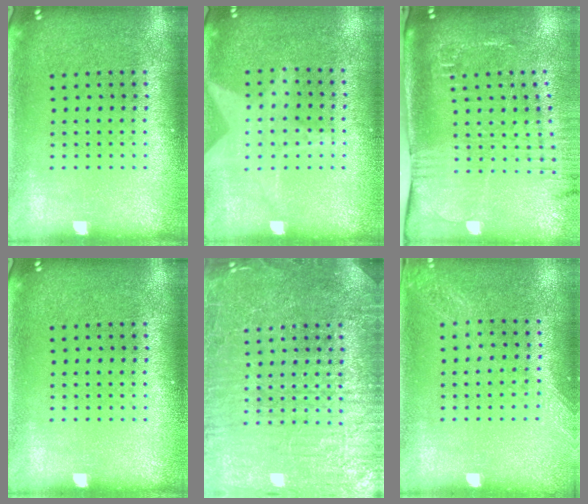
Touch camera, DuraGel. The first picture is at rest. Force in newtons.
{"total": 1.1, "press": 0.9, "slide": 0.6}
{"total": 2.6, "press": 2.1, "slide": 1.6}
{"total": 0.0}
{"total": 7.1, "press": 7.1, "slide": 1.0}
{"total": 1.2, "press": 1.2, "slide": 0.4}